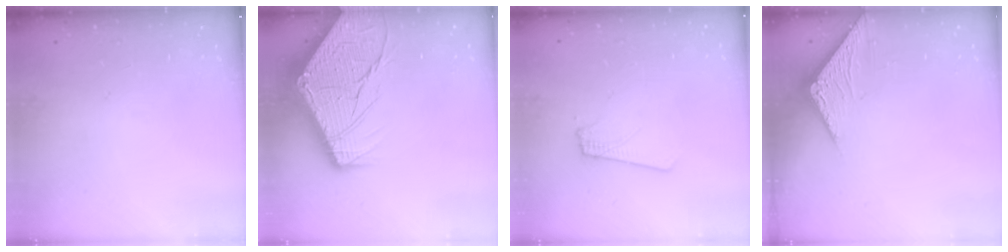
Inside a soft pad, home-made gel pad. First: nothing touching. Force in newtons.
{"total": 23.4, "press": 23.3, "slide": 2.9}
{"total": 1.8, "press": 1.8, "slide": 0.1}
{"total": 3.0, "press": 3.0, "slide": 0.1}